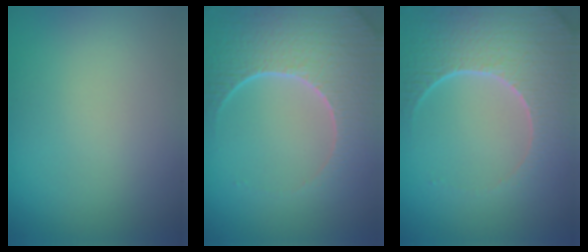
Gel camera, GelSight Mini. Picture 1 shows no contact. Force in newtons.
{"total": 7.3, "press": 5.8, "slide": 4.3}
{"total": 6.6, "press": 5.4, "slide": 3.8}